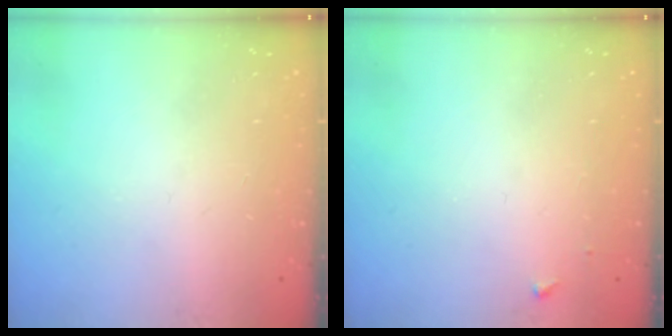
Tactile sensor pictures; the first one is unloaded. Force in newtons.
{"total": 3.3, "press": 3.3, "slide": 0.4}